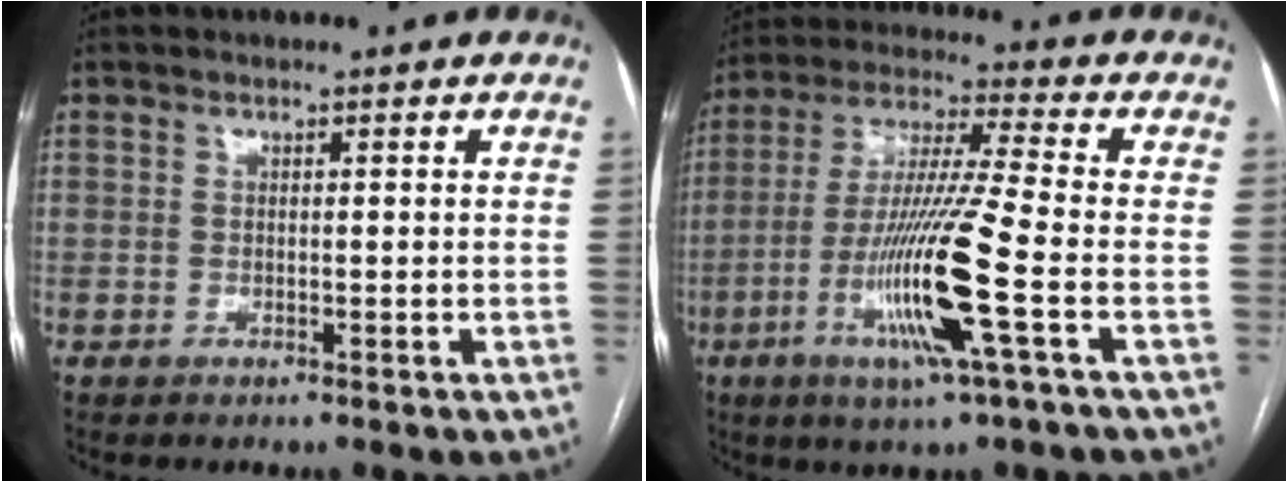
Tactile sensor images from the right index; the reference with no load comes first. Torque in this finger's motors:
{"motor_torque": [2.14, 0.00, 1.06, 0.21]}